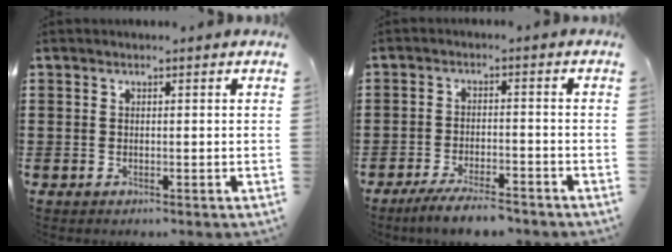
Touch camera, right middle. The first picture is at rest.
{"total": 4.7, "force": [-4.1, 0.5, 2.3], "torque": [-0.042, -0.003, -0.079]}